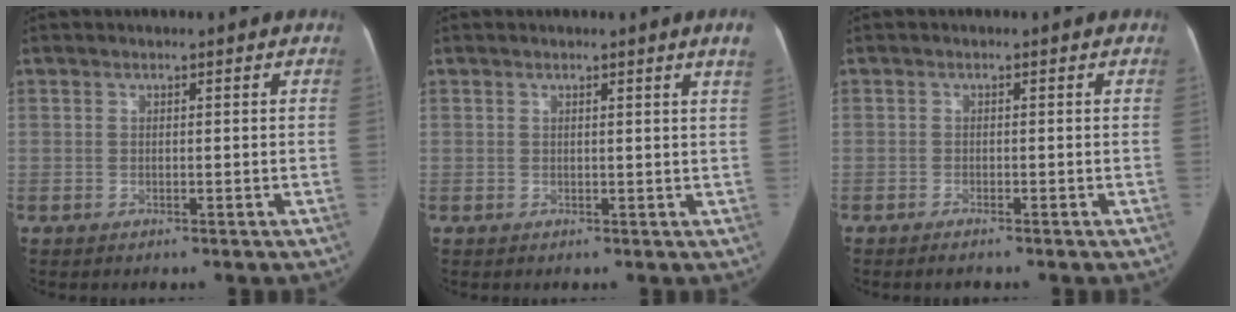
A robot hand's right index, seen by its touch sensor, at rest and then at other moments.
{"total": 2.2, "force": [1.5, -0.7, 1.4], "torque": [-0.019, -0.008, 0.012]}
{"total": 1.0, "force": [-0.9, 0.1, 0.5], "torque": [-0.012, -0.001, -0.011]}